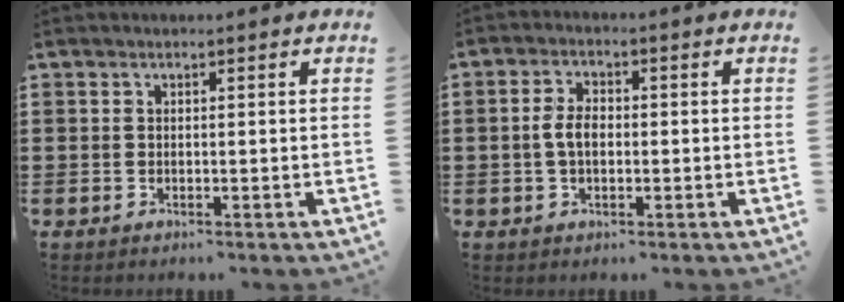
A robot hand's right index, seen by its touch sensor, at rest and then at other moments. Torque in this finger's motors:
{"motor_torque": [1.18, 0.16, 0.52, 0.13]}